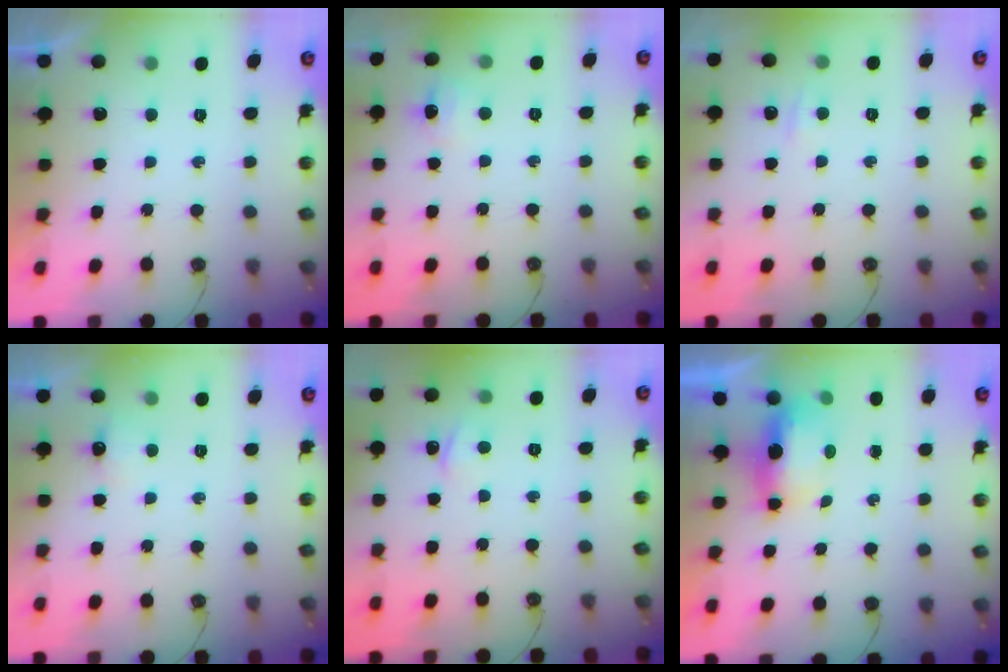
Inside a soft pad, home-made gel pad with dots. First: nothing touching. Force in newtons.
{"total": 5.7, "press": 5.6, "slide": 0.8}
{"total": 3.6, "press": 3.6, "slide": 0.5}
{"total": 4.6, "press": 4.5, "slide": 0.7}
{"total": 2.3, "press": 2.2, "slide": 0.3}
{"total": 6.7, "press": 6.4, "slide": 2.2}